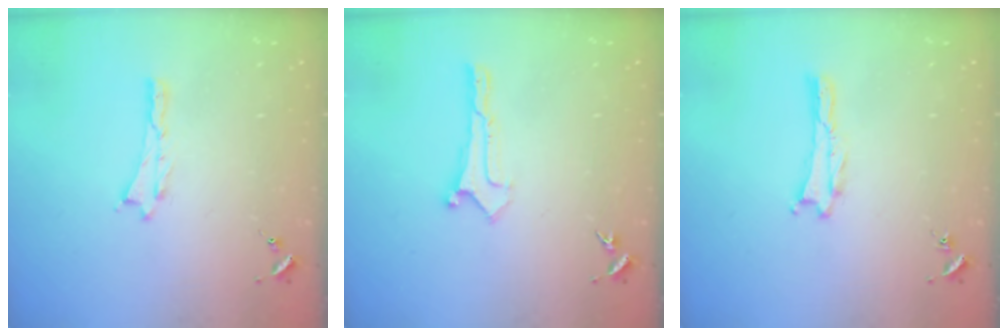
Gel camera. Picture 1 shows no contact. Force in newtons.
{"total": 0.0}
{"total": 0.0}